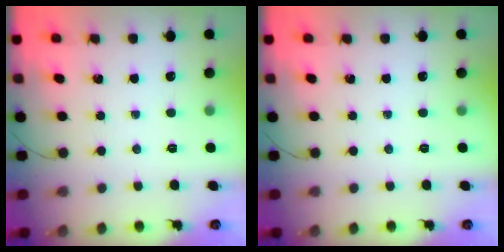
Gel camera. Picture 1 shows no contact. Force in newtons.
{"total": 0.0}